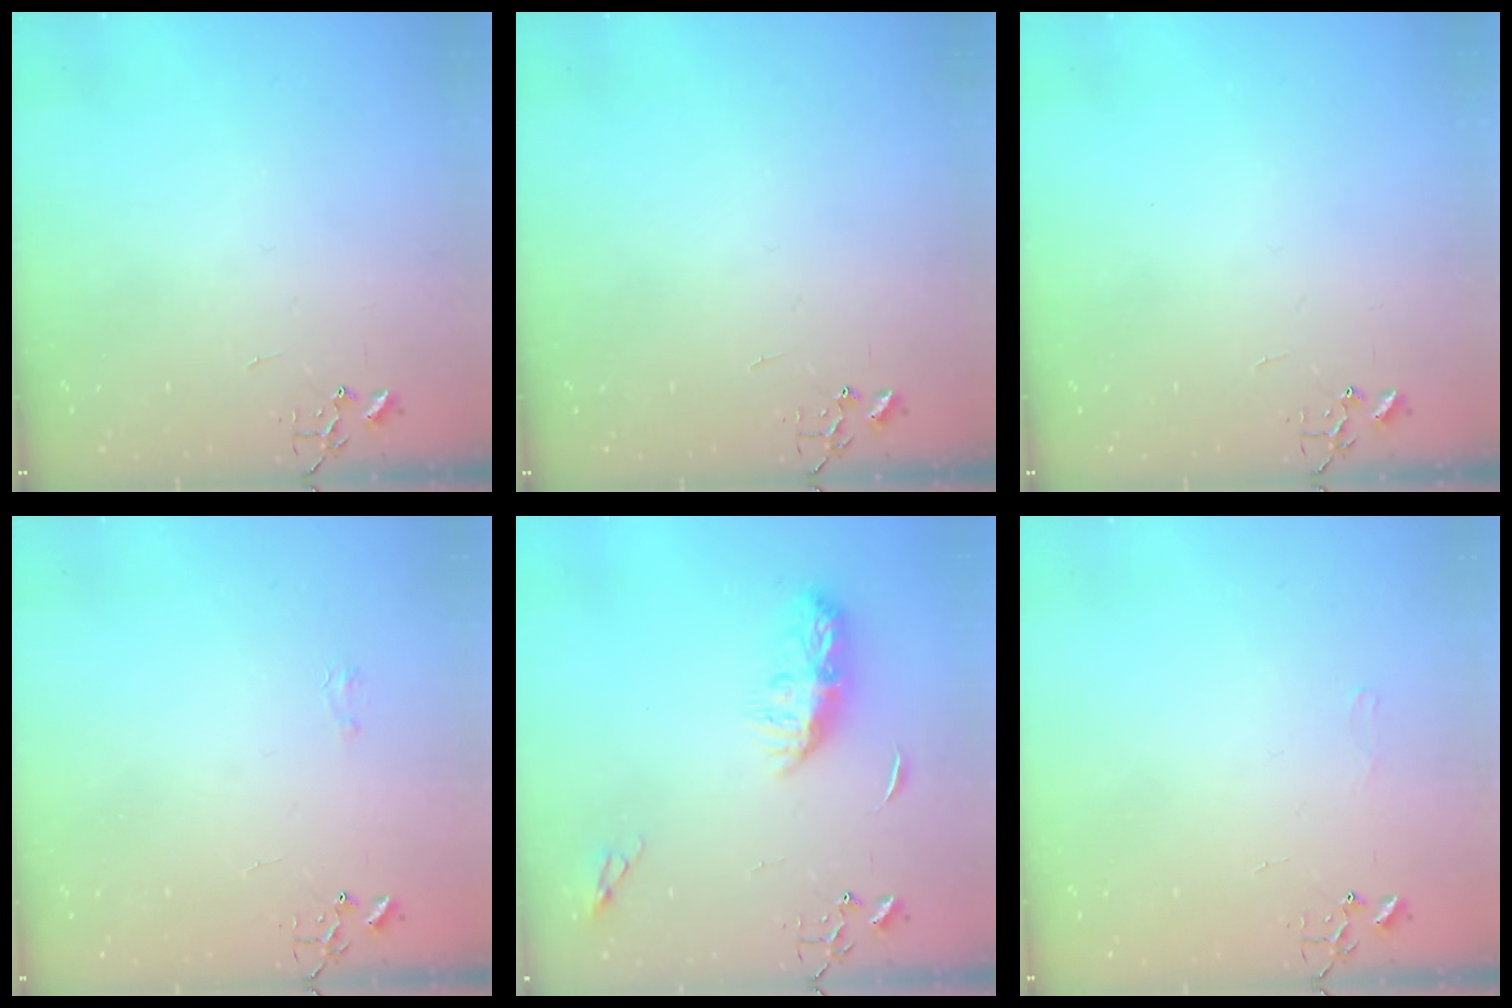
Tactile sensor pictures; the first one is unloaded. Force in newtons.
{"total": 0.0}
{"total": 0.0}
{"total": 4.1, "press": 4.0, "slide": 0.7}
{"total": 9.8, "press": 9.8, "slide": 0.5}
{"total": 6.4, "press": 6.4, "slide": 0.8}